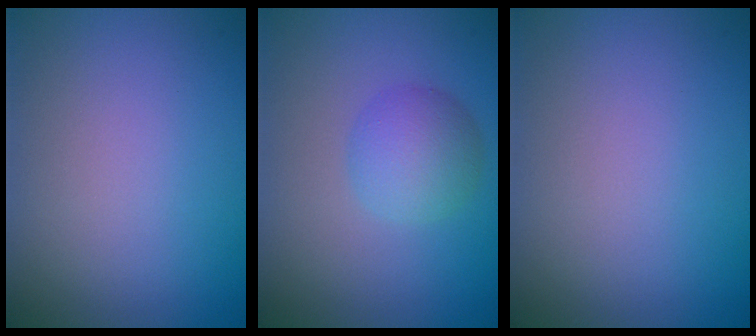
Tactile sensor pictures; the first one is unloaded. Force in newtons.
{"total": 3.5, "press": 3.5, "slide": 0.1}
{"total": 0.0}